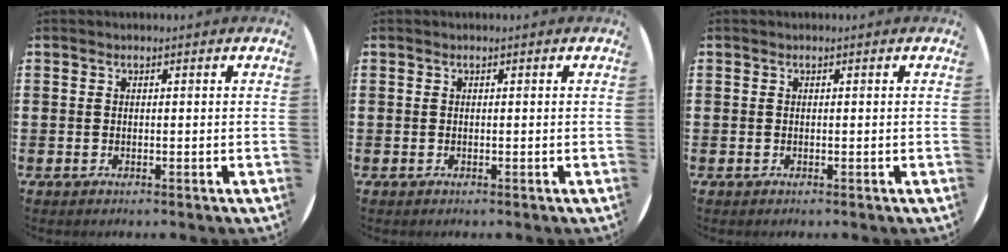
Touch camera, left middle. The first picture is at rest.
{"total": 0.0}
{"total": 0.0}